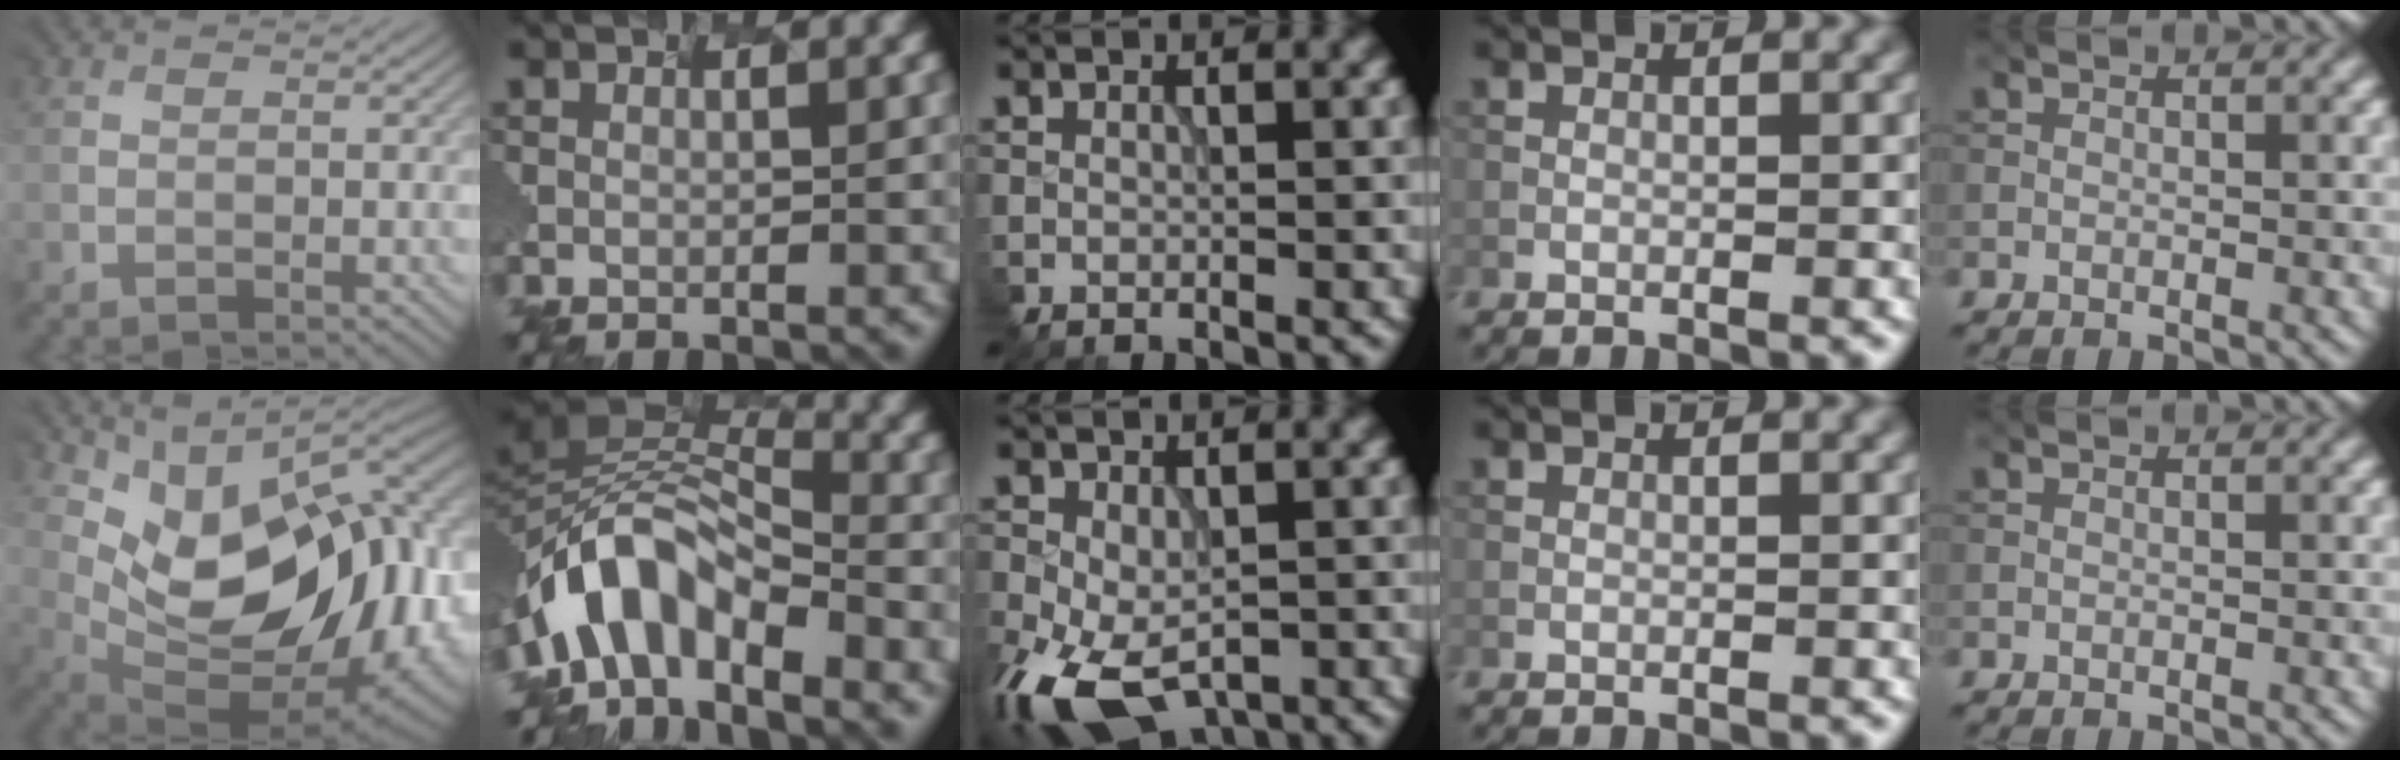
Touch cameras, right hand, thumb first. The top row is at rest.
{"thumb": {"total": 15.9, "force": [3.2, 8.3, 13.2], "torque": [-0.194, 0.009, 0.072]}, "index": {"total": 7.6, "force": [-6.5, 2.4, 3.1], "torque": [-0.066, 0.006, -0.101]}, "middle": {"total": 10.5, "force": [-4.8, 5.8, 7.2], "torque": [-0.172, -0.056, -0.072]}}